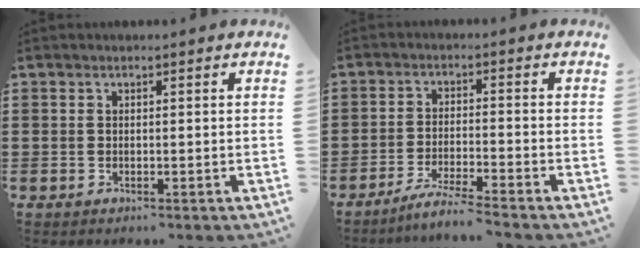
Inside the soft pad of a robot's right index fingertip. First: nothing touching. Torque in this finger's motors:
{"motor_torque": [0.18, 0.82, -1.05, -0.10]}